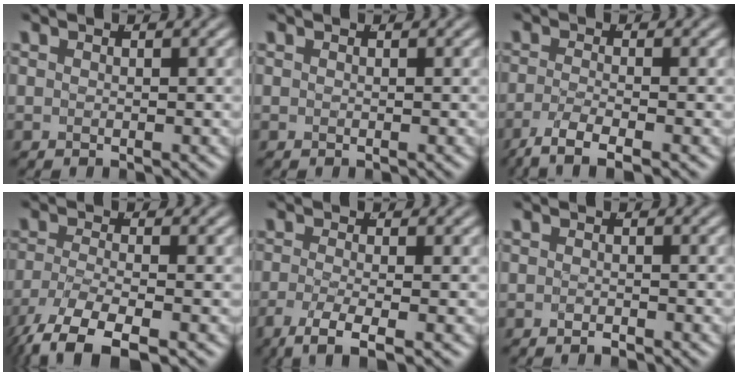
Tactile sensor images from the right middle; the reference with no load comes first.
{"total": 0.0}
{"total": 5.3, "force": [-3.9, 1.3, 3.3], "torque": [-0.063, -0.026, -0.049]}
{"total": 7.3, "force": [-4.9, 3.0, 4.4], "torque": [-0.104, -0.046, -0.053]}
{"total": 5.1, "force": [-3.5, 1.3, 3.5], "torque": [-0.076, -0.033, -0.038]}
{"total": 0.8, "force": [-0.8, -0.3, 0.2], "torque": [-0.004, -0.002, -0.012]}